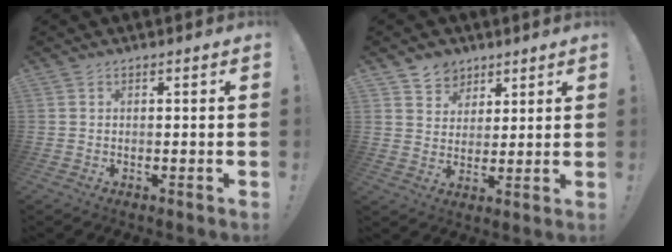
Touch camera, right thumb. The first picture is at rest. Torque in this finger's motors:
{"motor_torque": [-0.15, -0.10, -0.21, 0.55, 0.07]}